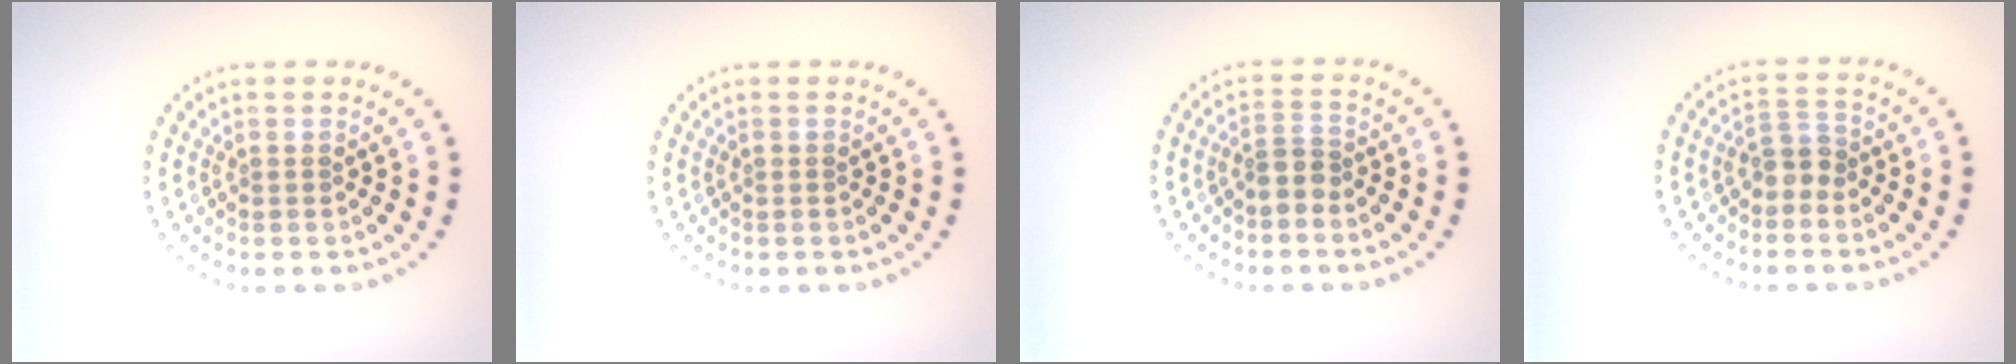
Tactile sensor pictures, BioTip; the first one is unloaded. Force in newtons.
{"total": 0.0}
{"total": 2.1, "press": 1.6, "slide": 1.2}
{"total": 2.0, "press": 1.5, "slide": 1.3}